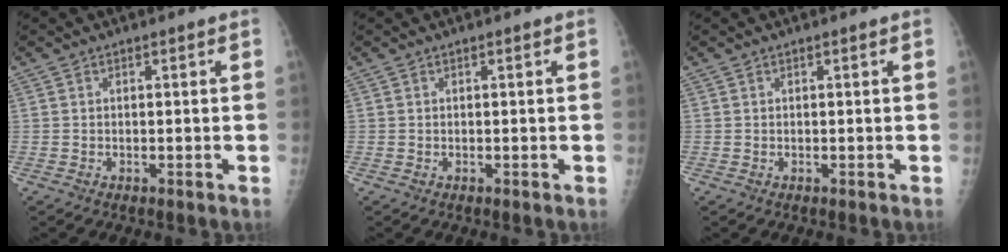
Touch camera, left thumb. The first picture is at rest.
{"total": 0.0}
{"total": 0.0}